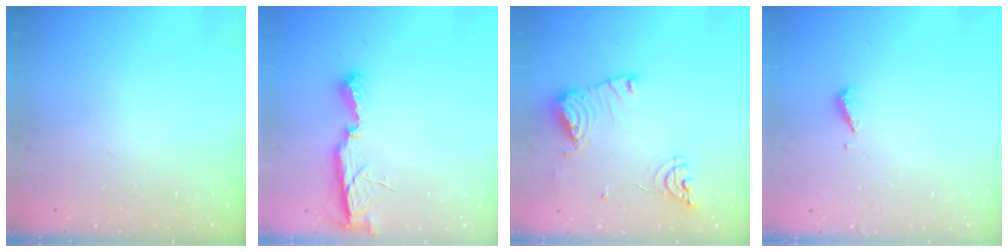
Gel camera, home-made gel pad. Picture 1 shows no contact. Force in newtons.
{"total": 7.0, "press": 7.0, "slide": 0.5}
{"total": 13.4, "press": 13.3, "slide": 1.4}
{"total": 4.0, "press": 3.9, "slide": 0.3}